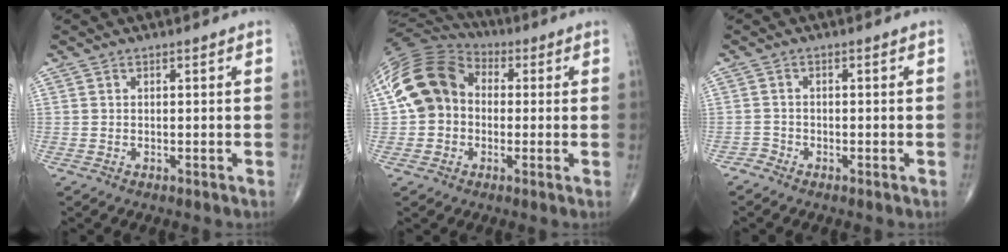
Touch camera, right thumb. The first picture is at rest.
{"total": 14.4, "force": [0.8, 11.5, 8.6], "torque": [-0.164, 0.036, 0.003]}
{"total": 1.3, "force": [-1.1, 0.5, -0.4], "torque": [0.013, -0.002, -0.027]}